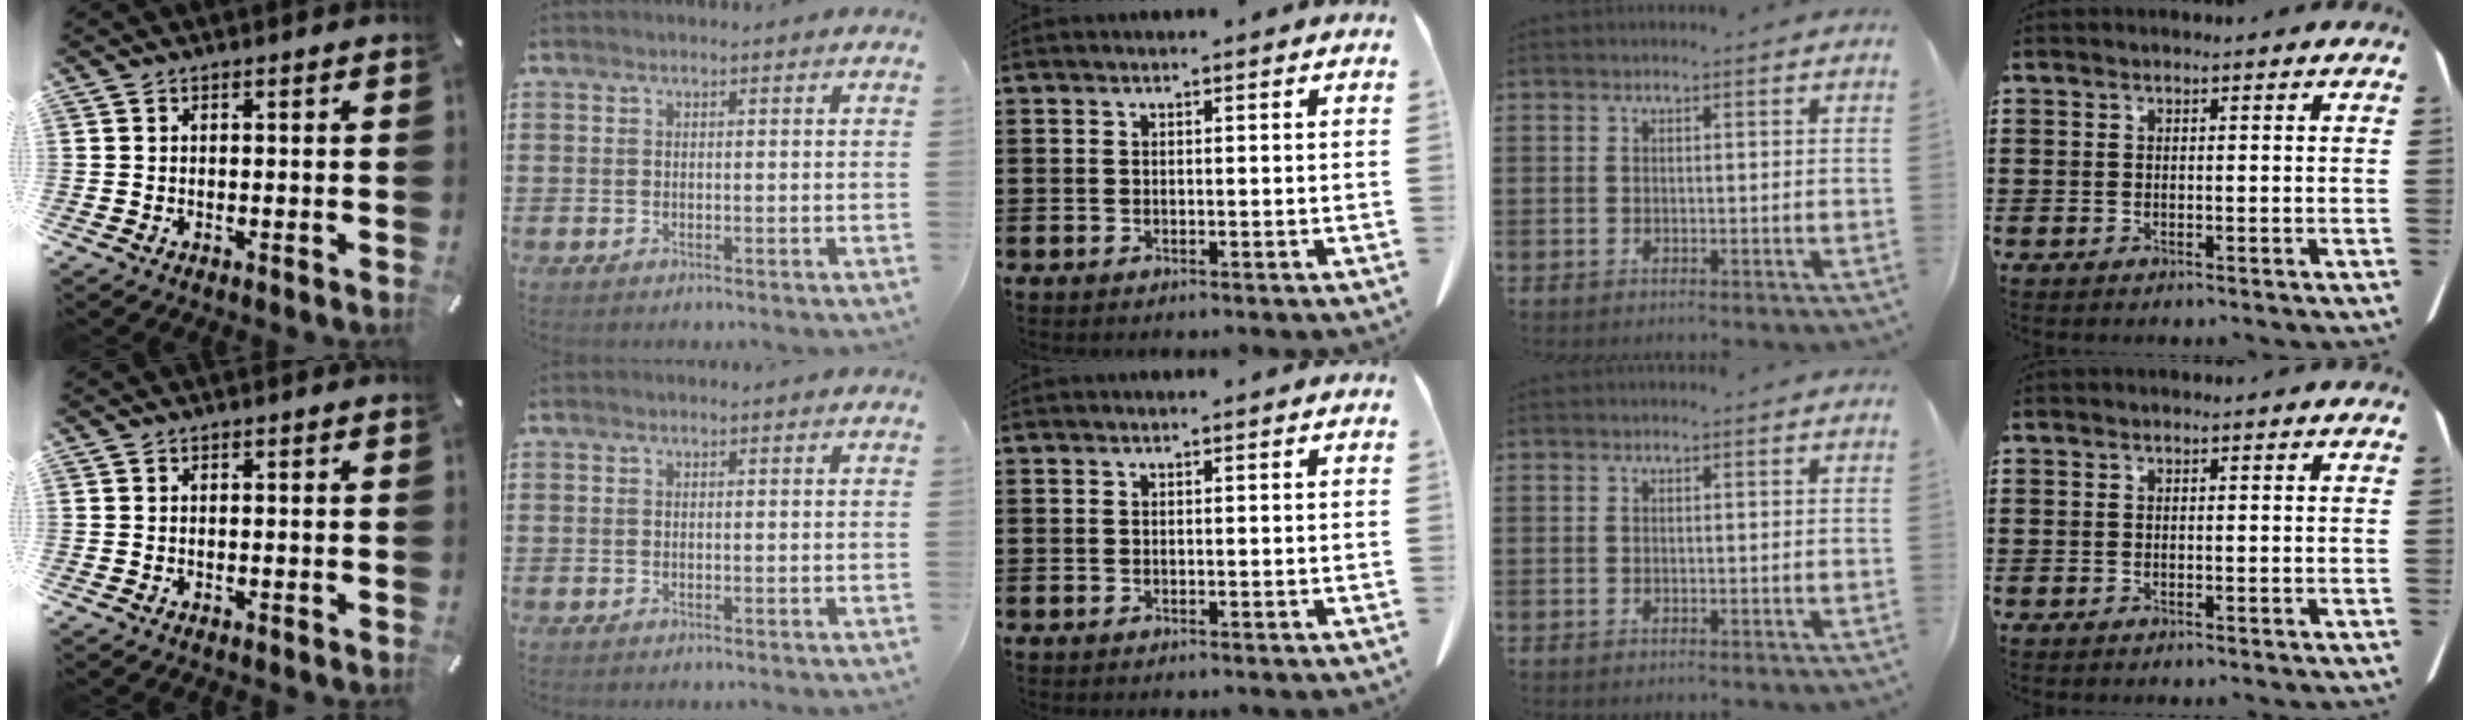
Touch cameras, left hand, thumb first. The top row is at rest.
{}